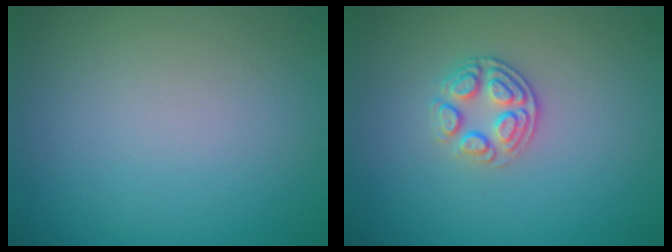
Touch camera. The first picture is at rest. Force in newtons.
{"total": 2.6, "press": 2.4, "slide": 1.1}